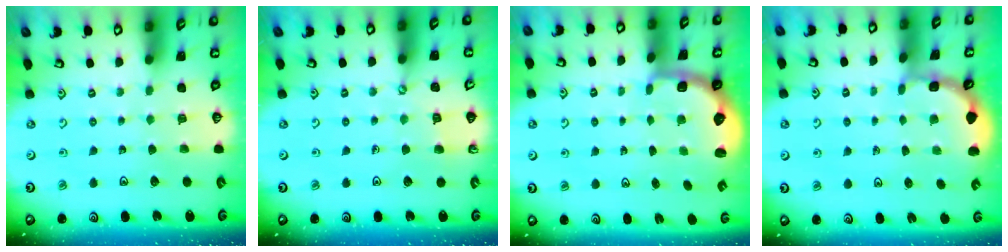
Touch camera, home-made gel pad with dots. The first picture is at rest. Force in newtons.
{"total": 3.2, "press": 3.1, "slide": 0.5}
{"total": 2.6, "press": 1.9, "slide": 1.7}
{"total": 1.9, "press": 1.9, "slide": 0.1}